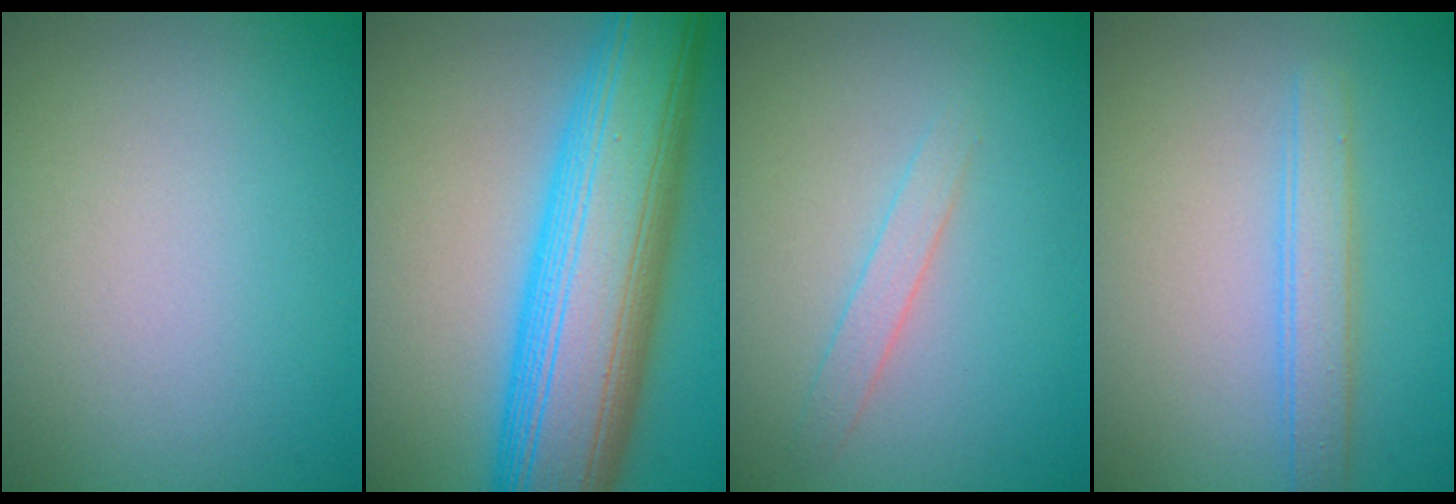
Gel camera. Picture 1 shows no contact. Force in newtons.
{"total": 13.8, "press": 13.8, "slide": 0.1}
{"total": 1.3, "press": 1.3, "slide": 0.0}
{"total": 2.5, "press": 2.5, "slide": 0.1}